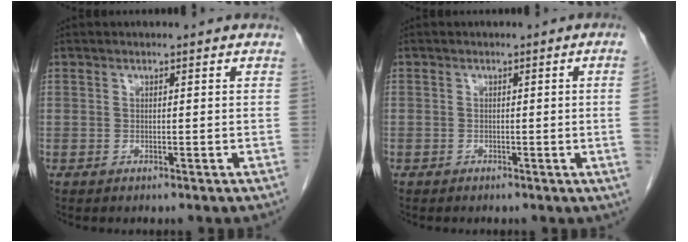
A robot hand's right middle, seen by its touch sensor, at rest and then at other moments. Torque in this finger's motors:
{"motor_torque": [0.51, -0.23, -1.05, -0.21]}